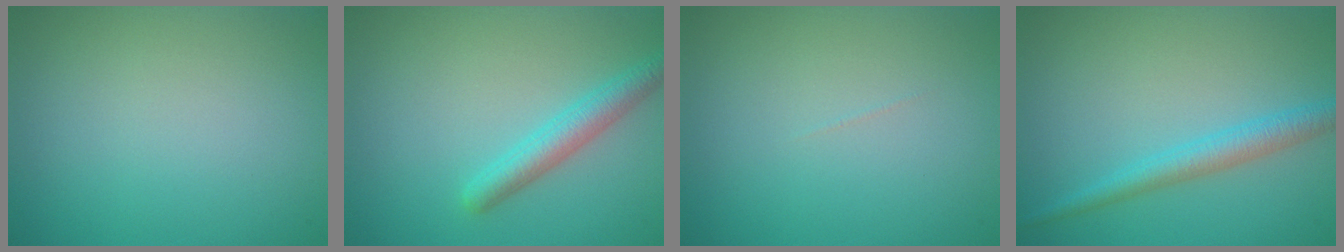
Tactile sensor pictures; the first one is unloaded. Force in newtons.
{"total": 2.9, "press": 2.9, "slide": 0.1}
{"total": 0.0}
{"total": 2.7, "press": 2.7, "slide": 0.2}